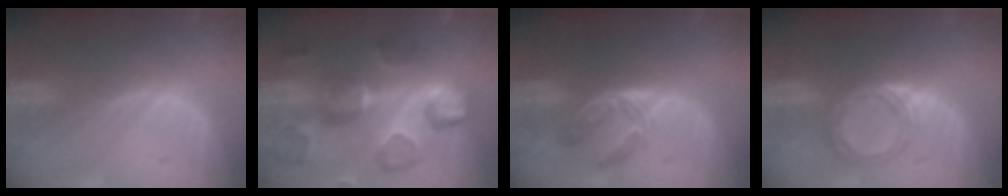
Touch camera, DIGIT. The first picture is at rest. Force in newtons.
{"total": 11.7, "press": 10.8, "slide": 4.4}
{"total": 6.0, "press": 5.0, "slide": 3.3}
{"total": 5.1, "press": 5.0, "slide": 0.7}